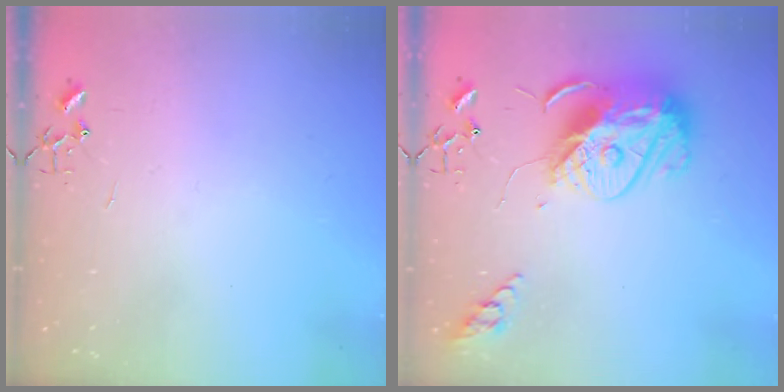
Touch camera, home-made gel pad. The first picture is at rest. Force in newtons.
{"total": 16.5, "press": 16.4, "slide": 1.3}